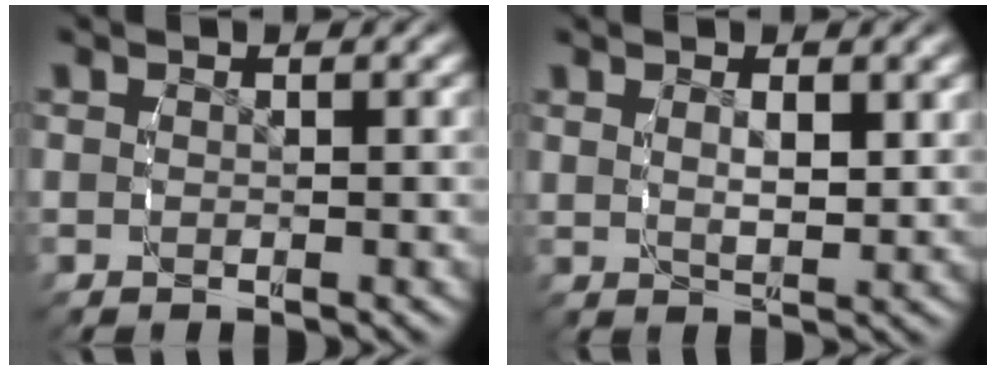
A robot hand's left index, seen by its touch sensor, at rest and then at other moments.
{"total": 1.9, "force": [1.1, 0.3, 1.5], "torque": [-0.029, -0.009, 0.027]}